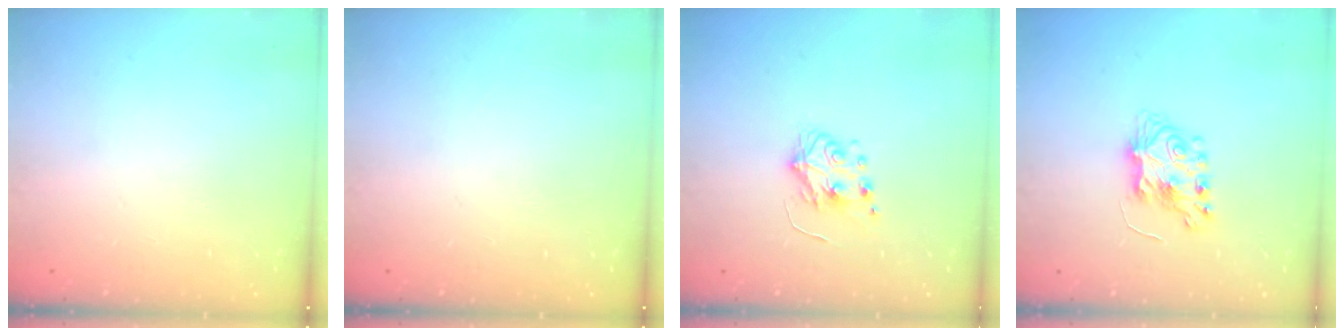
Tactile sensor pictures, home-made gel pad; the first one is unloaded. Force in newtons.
{"total": 0.0}
{"total": 5.9, "press": 5.9, "slide": 0.6}
{"total": 6.9, "press": 6.9, "slide": 0.4}